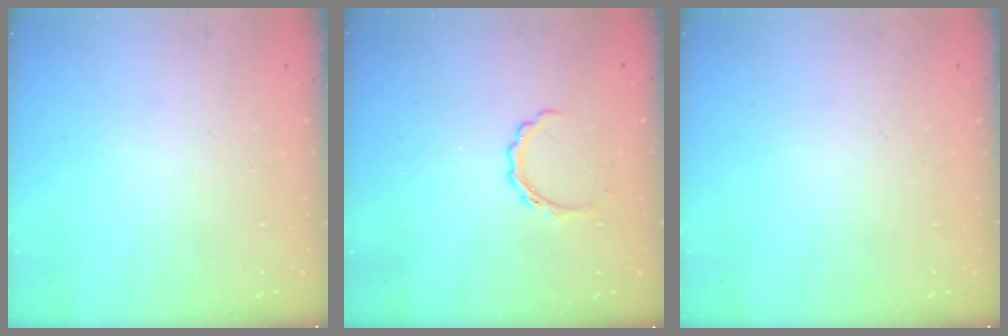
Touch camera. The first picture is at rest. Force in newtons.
{"total": 3.9, "press": 3.8, "slide": 0.9}
{"total": 0.0}